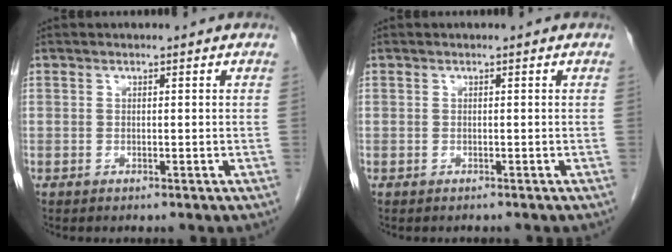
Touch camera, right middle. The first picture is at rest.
{"total": 0.0}